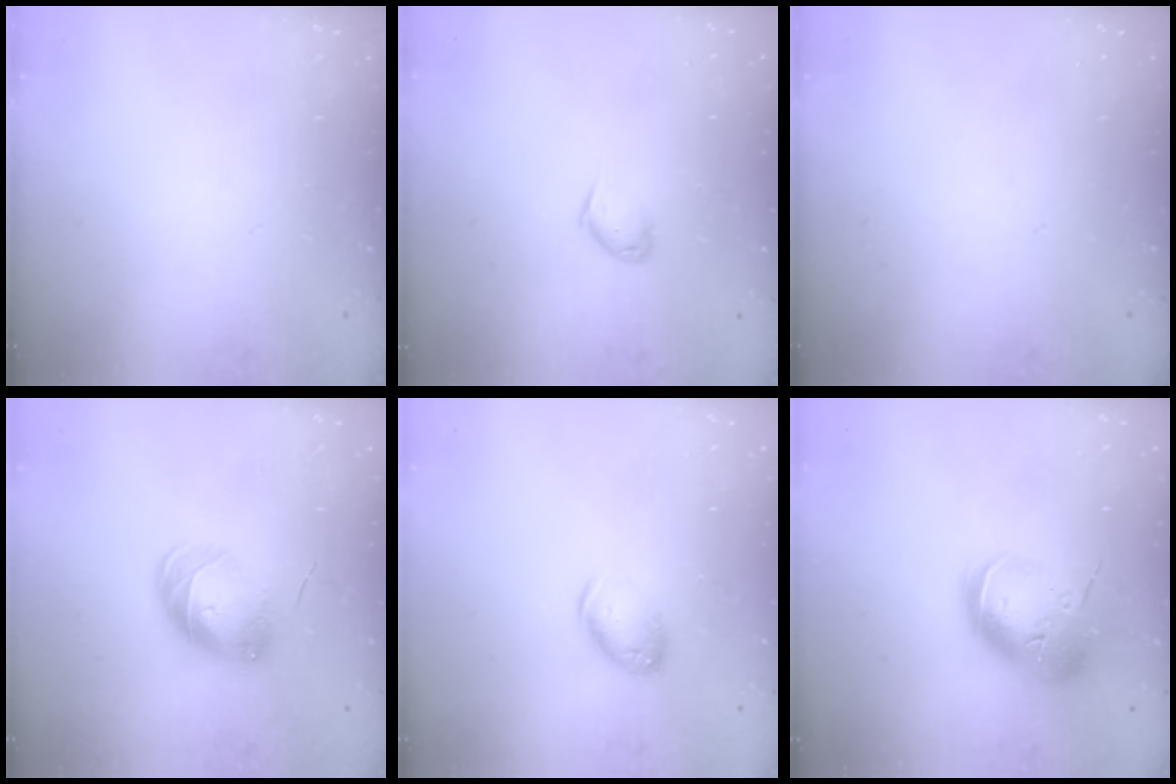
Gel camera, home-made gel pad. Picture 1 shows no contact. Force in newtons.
{"total": 4.4, "press": 4.3, "slide": 0.9}
{"total": 0.0}
{"total": 8.1, "press": 8.1, "slide": 0.5}
{"total": 9.6, "press": 9.4, "slide": 1.5}
{"total": 17.4, "press": 17.2, "slide": 2.6}